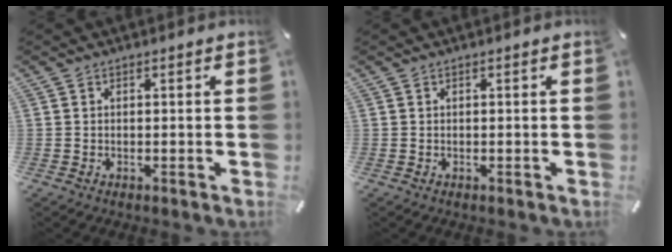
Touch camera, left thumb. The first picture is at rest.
{"total": 0.0}